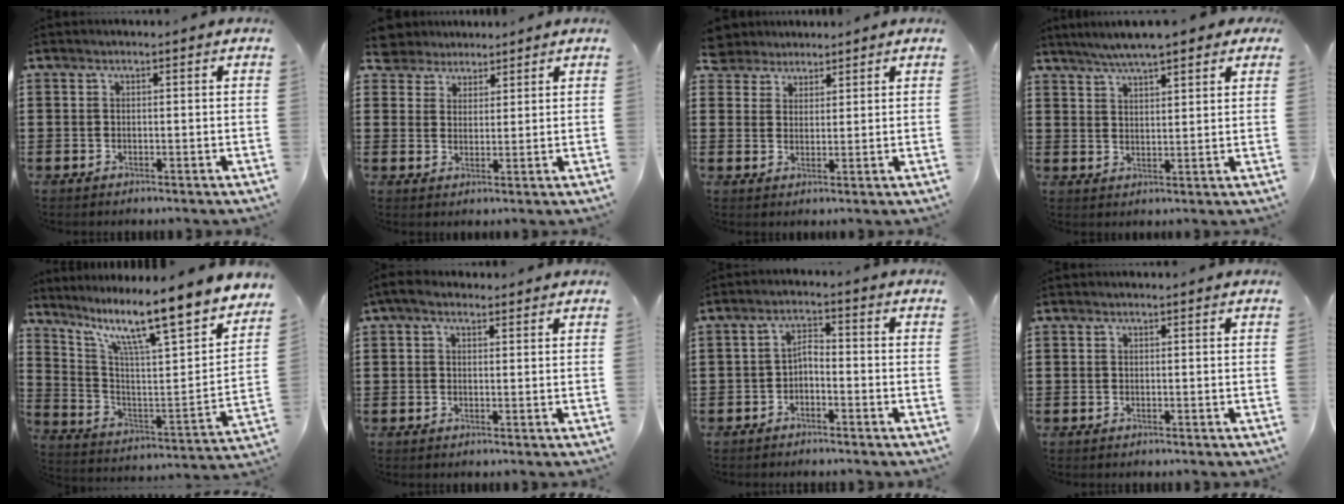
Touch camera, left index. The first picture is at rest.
{"total": 4.1, "force": [3.5, 2.1, -0.2], "torque": [-0.017, 0.000, 0.067]}
{"total": 3.4, "force": [2.9, 1.7, -0.4], "torque": [-0.010, 0.001, 0.055]}
{"total": 5.1, "force": [4.4, 0.6, 2.5], "torque": [-0.062, -0.006, 0.078]}
{"total": 11.6, "force": [8.5, 1.0, 7.8], "torque": [-0.162, -0.072, 0.129]}
{"total": 2.0, "force": [1.0, 1.1, 1.4], "torque": [-0.030, 0.007, 0.018]}
{"total": 2.4, "force": [-1.7, 0.6, 1.5], "torque": [-0.033, 0.011, -0.038]}
{"total": 0.0}